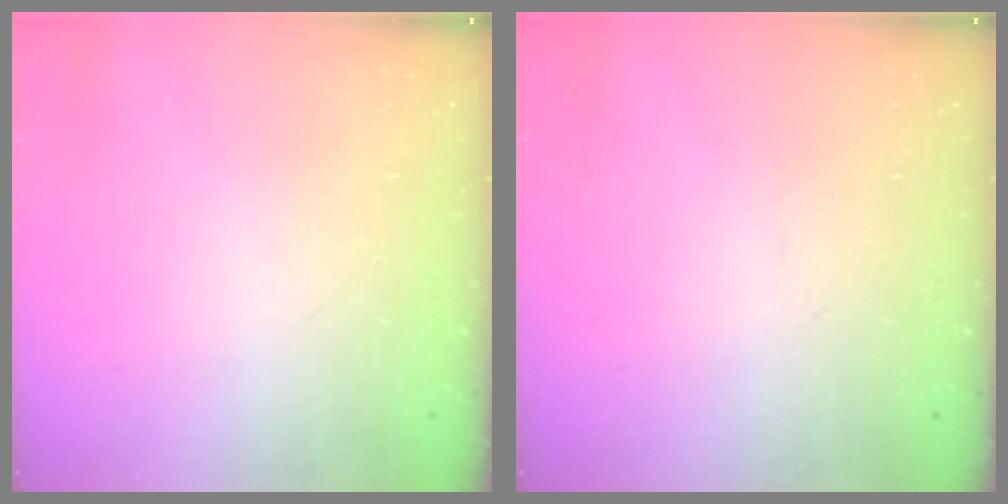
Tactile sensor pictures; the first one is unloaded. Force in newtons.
{"total": 0.0}